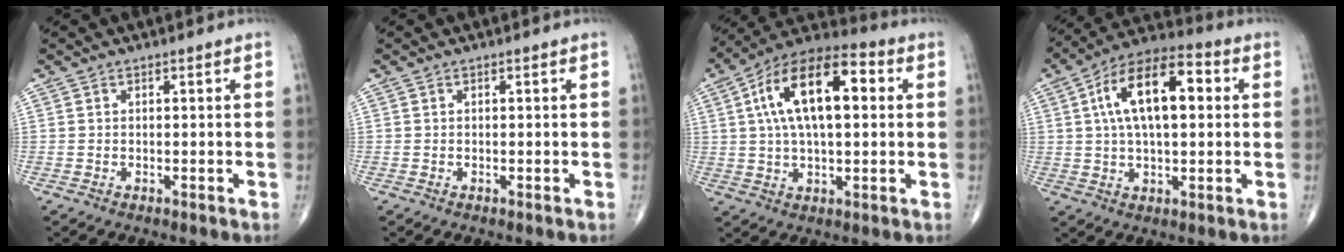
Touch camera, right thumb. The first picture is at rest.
{"total": 0.0}
{"total": 18.3, "force": [3.8, 8.6, 15.7], "torque": [-0.260, 0.028, 0.055]}
{"total": 16.4, "force": [3.3, 7.8, 14.0], "torque": [-0.232, 0.026, 0.048]}